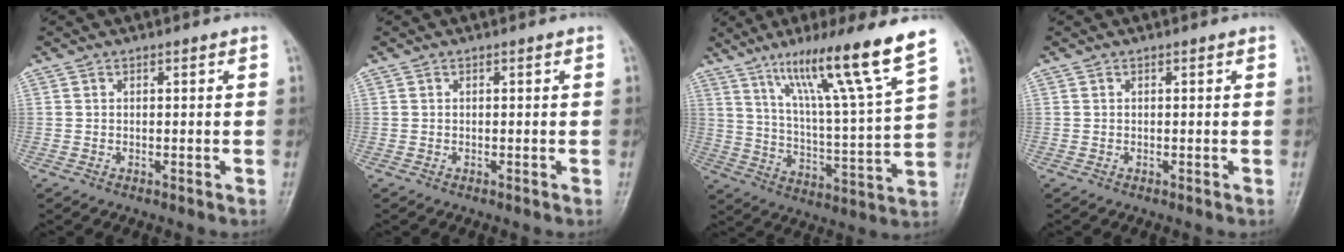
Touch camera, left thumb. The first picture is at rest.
{"total": 0.0}
{"total": 18.0, "force": [11.6, 0.3, 13.7], "torque": [-0.212, -0.058, 0.190]}
{"total": 0.0}